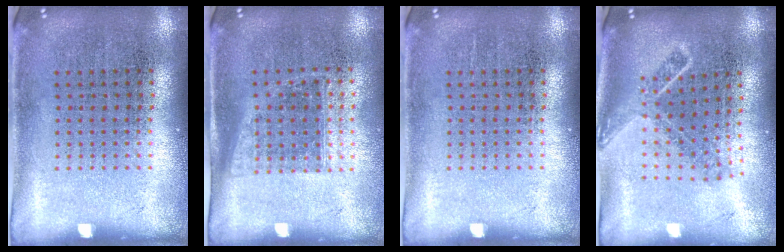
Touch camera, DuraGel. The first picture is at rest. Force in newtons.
{"total": 1.0, "press": 0.8, "slide": 0.6}
{"total": 0.0}
{"total": 1.8, "press": 1.4, "slide": 1.2}